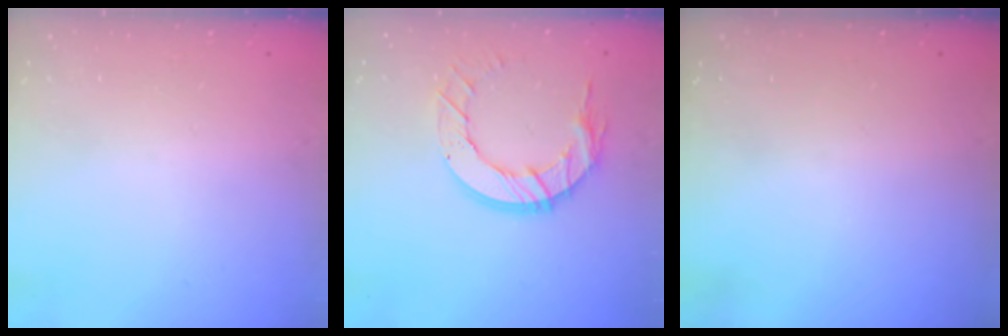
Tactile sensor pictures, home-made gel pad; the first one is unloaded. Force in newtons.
{"total": 12.3, "press": 12.3, "slide": 1.2}
{"total": 0.0}